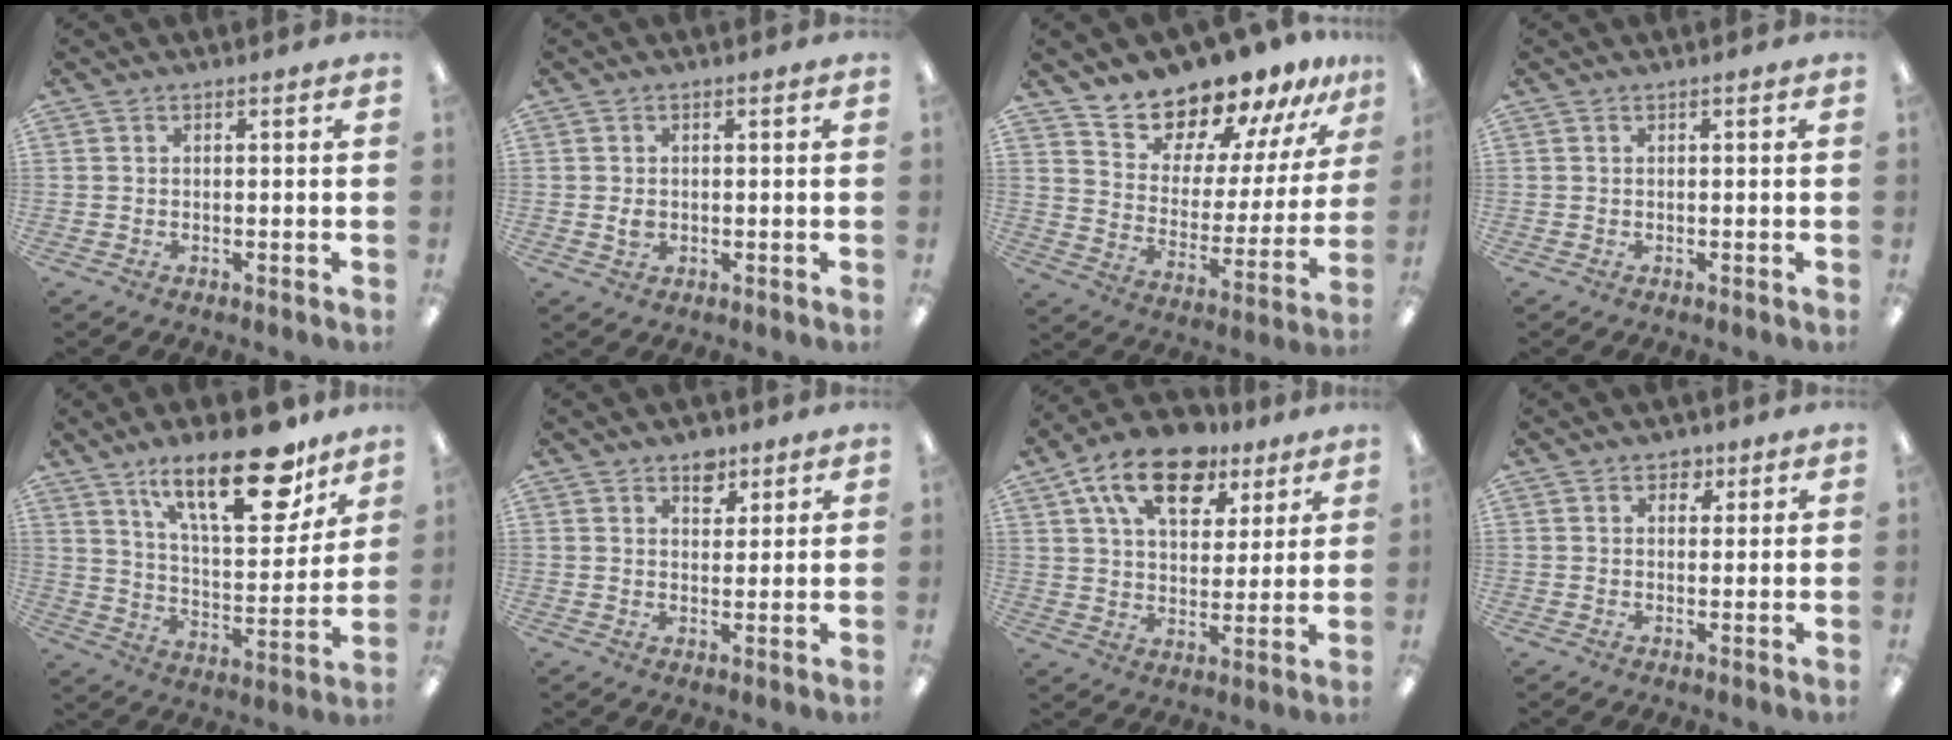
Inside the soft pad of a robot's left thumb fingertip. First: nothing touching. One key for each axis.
{"total": 2.0, "fx": 0.0, "fy": 1.6, "fz": 1.2, "tx": -0.015, "ty": 0.001, "tz": -0.002}
{"total": 15.5, "fx": 14.7, "fy": 4.7, "fz": 1.9, "tx": -0.043, "ty": -0.139, "tz": 0.263}
{"total": 0.0}
{"total": 24.1, "fx": 15.4, "fy": 9.1, "fz": 16.2, "tx": -0.237, "ty": -0.087, "tz": 0.251}
{"total": 5.3, "fx": 3.7, "fy": 3.2, "fz": 1.9, "tx": -0.008, "ty": -0.019, "tz": 0.062}
{"total": 16.9, "fx": 10.0, "fy": 9.6, "fz": 9.8, "tx": -0.159, "ty": -0.038, "tz": 0.177}
{"total": 2.9, "fx": 1.7, "fy": 2.1, "fz": 1.1, "tx": -0.001, "ty": -0.004, "tz": 0.026}